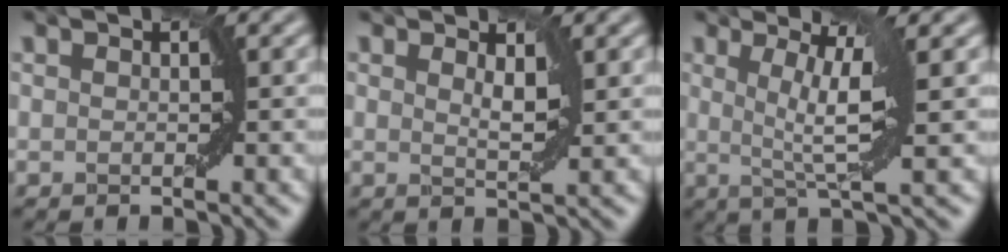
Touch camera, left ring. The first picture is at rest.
{"total": 1.1, "force": [0.5, 0.3, 1.0], "torque": [-0.020, 0.001, 0.016]}
{"total": 4.6, "force": [0.3, 0.5, 4.5], "torque": [-0.085, 0.001, 0.012]}